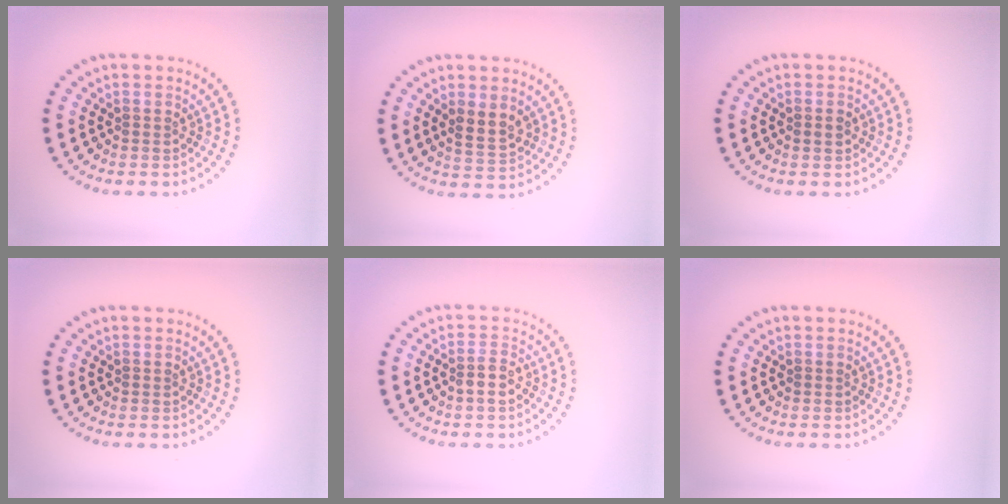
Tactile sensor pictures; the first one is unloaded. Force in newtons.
{"total": 2.4, "press": 2.3, "slide": 0.6}
{"total": 1.1, "press": 1.1, "slide": 0.1}
{"total": 0.0}
{"total": 1.8, "press": 1.7, "slide": 0.6}
{"total": 0.0}